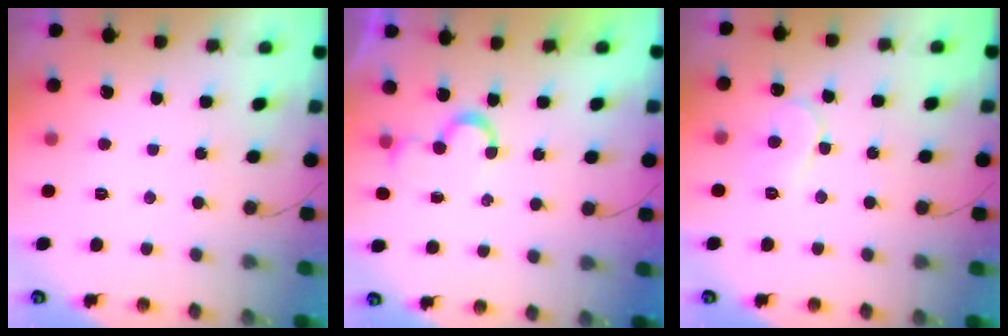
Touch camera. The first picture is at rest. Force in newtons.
{"total": 5.7, "press": 5.7, "slide": 0.4}
{"total": 8.2, "press": 8.1, "slide": 0.8}